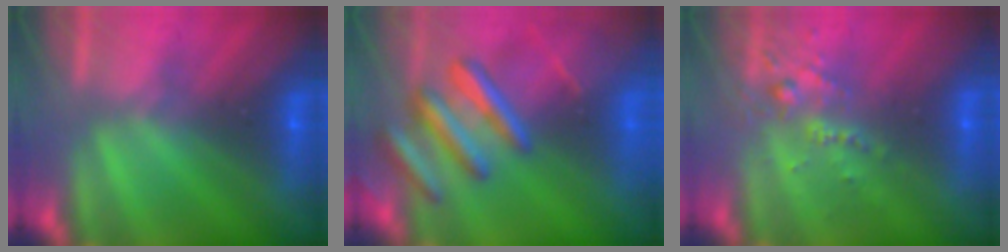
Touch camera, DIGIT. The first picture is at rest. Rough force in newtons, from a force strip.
{"total": 8.3}
{"total": 2.6}